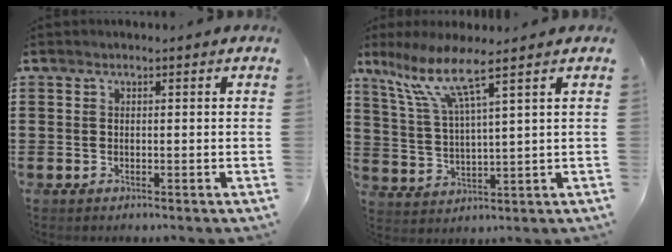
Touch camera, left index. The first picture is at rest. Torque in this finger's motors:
{"motor_torque": [1.03, 0.63, 0.73, 0.19]}